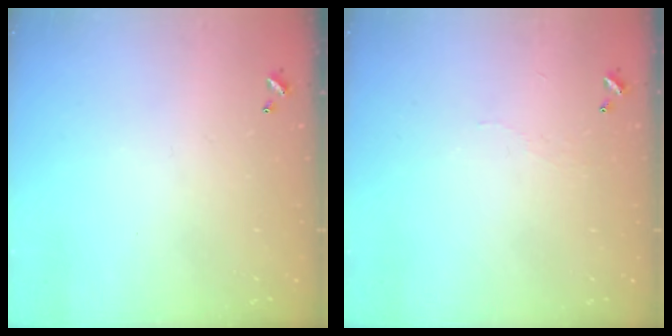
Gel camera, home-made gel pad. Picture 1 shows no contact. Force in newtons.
{"total": 2.0, "press": 1.9, "slide": 0.4}